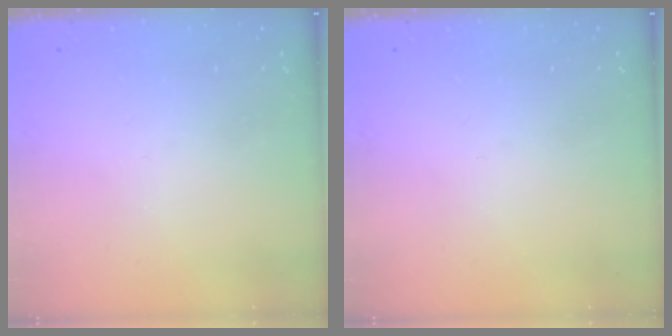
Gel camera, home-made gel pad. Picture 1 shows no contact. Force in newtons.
{"total": 0.0}